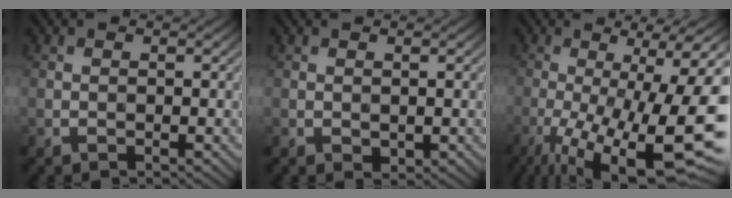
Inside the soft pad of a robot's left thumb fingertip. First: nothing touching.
{"total": 0.8, "force": [0.1, 0.6, 0.5], "torque": [-0.009, -0.004, 0.004]}
{"total": 19.5, "force": [-7.3, 5.1, 17.4], "torque": [-0.244, -0.006, -0.111]}